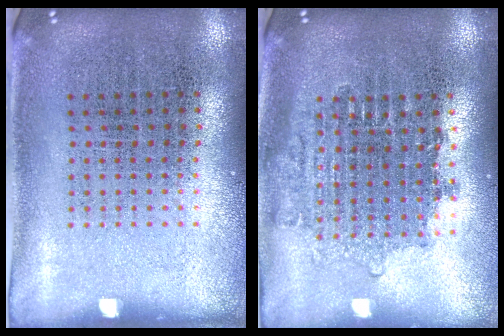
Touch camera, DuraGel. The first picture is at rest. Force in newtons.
{"total": 1.6, "press": 1.3, "slide": 0.8}